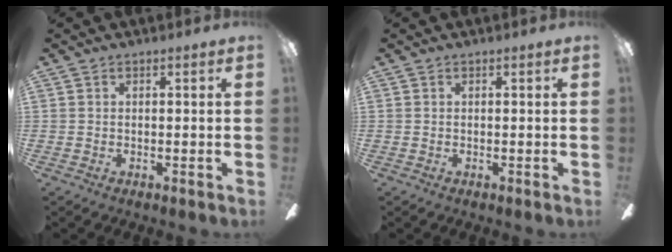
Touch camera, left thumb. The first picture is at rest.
{"total": 0.0}